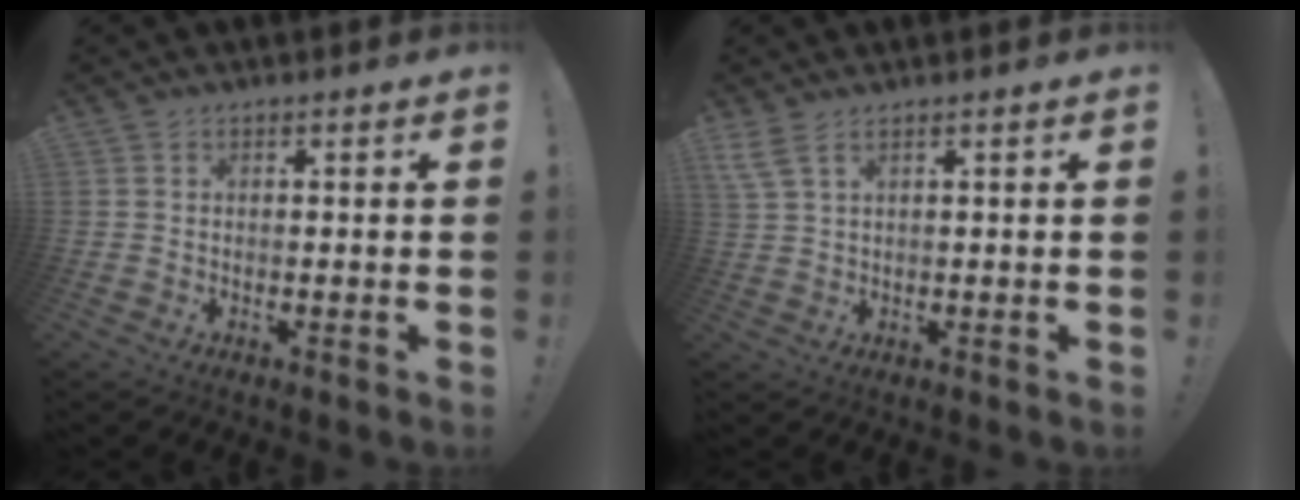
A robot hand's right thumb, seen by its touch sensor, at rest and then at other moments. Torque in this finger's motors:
{"motor_torque": [0.03, 0.04, 0.13, 0.14, 0.04]}